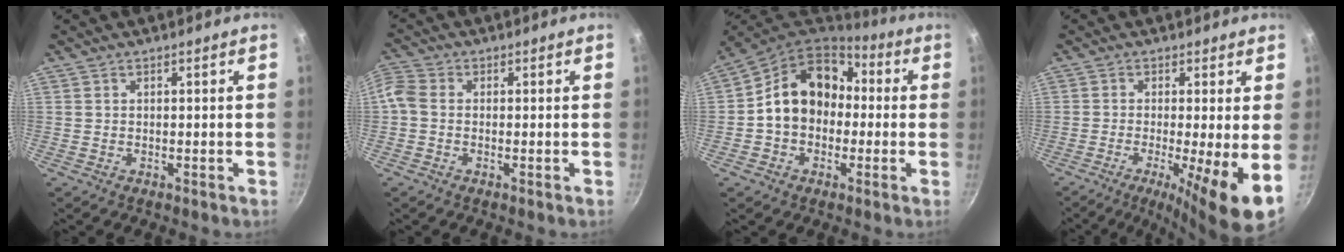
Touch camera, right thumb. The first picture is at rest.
{"total": 5.3, "force": [-0.8, 4.2, 3.1], "torque": [-0.075, 0.014, -0.032]}
{"total": 14.8, "force": [0.3, 11.7, 8.9], "torque": [-0.109, 0.045, -0.008]}
{"total": 10.3, "force": [-2.3, 1.2, 9.9], "torque": [-0.160, -0.012, -0.036]}